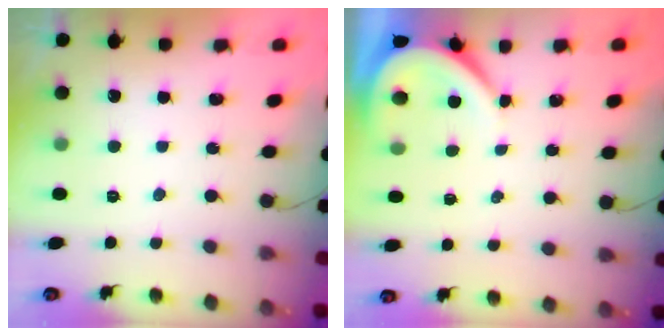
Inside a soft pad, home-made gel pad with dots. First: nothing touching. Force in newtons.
{"total": 3.9, "press": 3.8, "slide": 0.4}